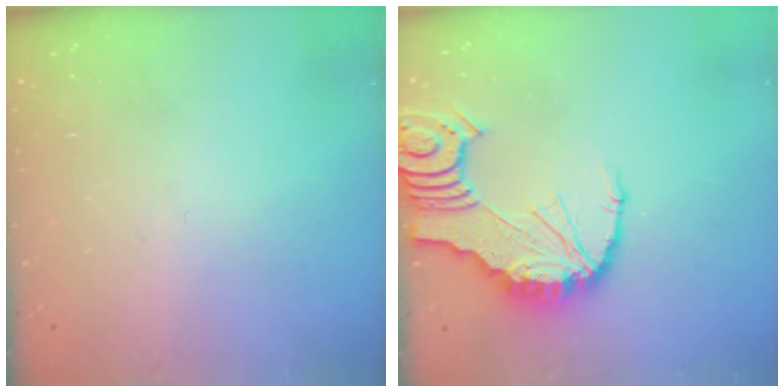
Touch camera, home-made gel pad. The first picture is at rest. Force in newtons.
{"total": 12.0, "press": 12.0, "slide": 1.3}